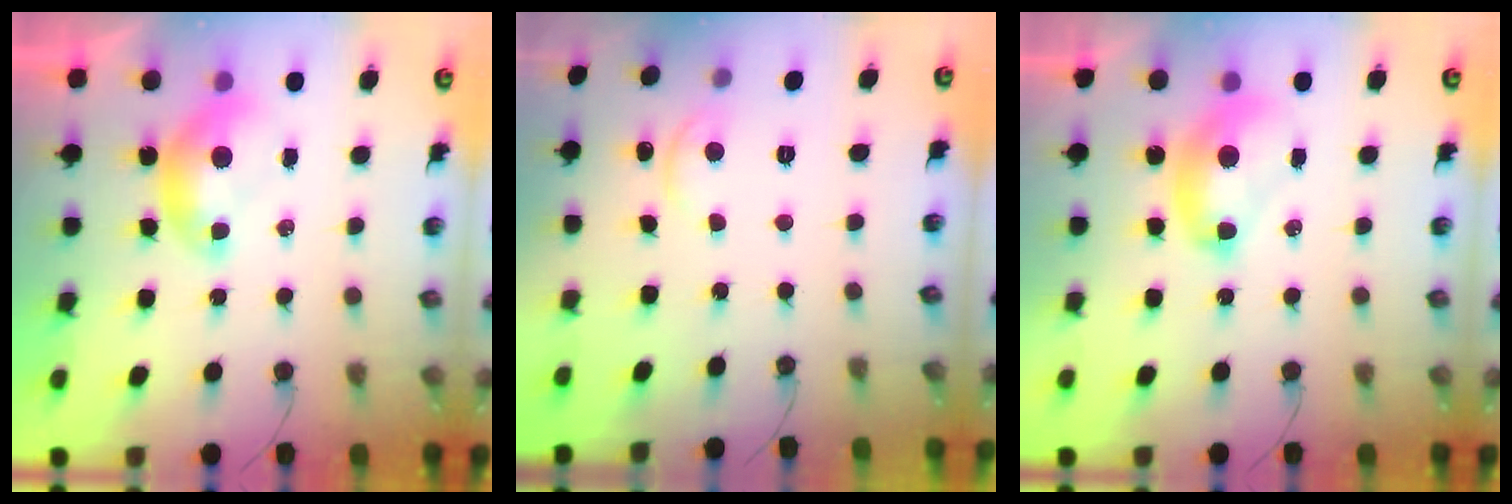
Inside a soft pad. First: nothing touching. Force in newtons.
{"total": 1.4, "press": 1.4, "slide": 0.5}
{"total": 2.7, "press": 2.7, "slide": 0.2}